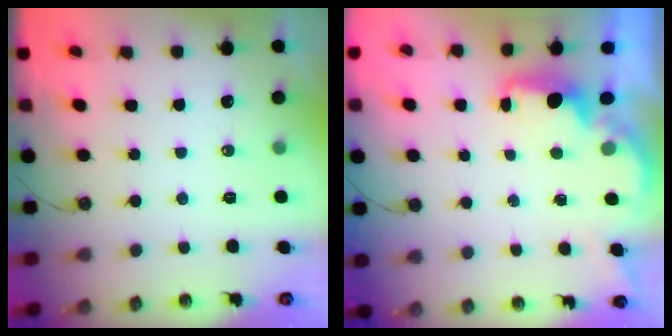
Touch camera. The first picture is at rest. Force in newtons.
{"total": 2.2, "press": 2.1, "slide": 0.8}